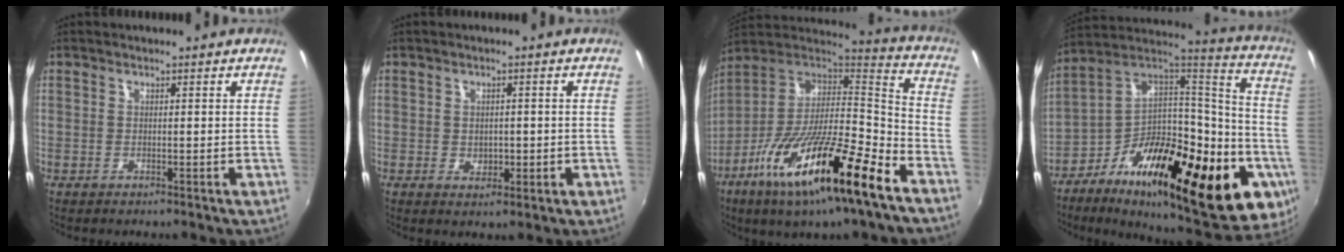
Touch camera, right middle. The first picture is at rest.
{"total": 2.9, "force": [-0.4, 2.2, 1.8], "torque": [-0.028, -0.003, -0.005]}
{"total": 24.5, "force": [-13.2, 4.8, 20.0], "torque": [-0.354, -0.029, -0.242]}
{"total": 35.2, "force": [-14.1, 14.6, 28.8], "torque": [-0.431, 0.014, -0.225]}